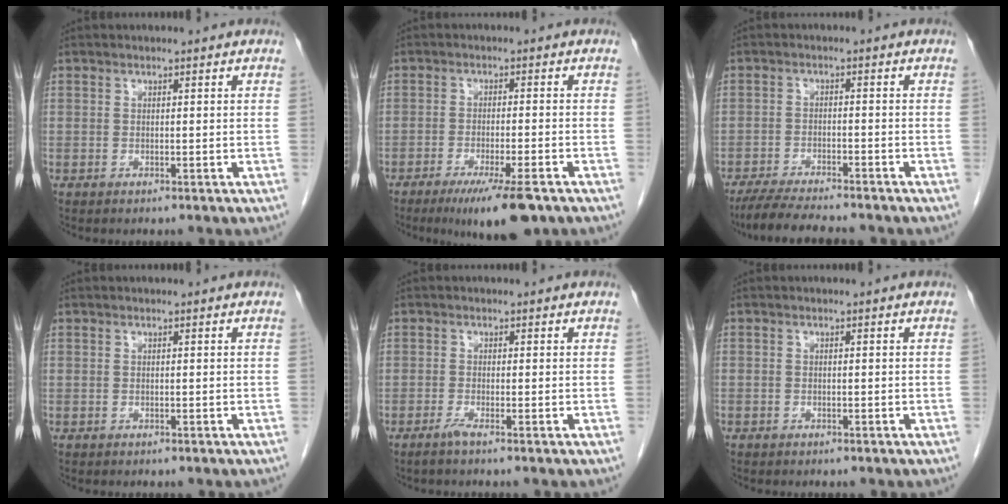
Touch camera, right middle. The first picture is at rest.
{"total": 9.3, "force": [-6.2, 0.8, 6.8], "torque": [-0.102, -0.020, -0.093]}
{"total": 9.3, "force": [-8.3, 0.7, 4.2], "torque": [-0.064, -0.022, -0.135]}
{"total": 0.0}
{"total": 1.3, "force": [-1.0, -0.4, 0.8], "torque": [-0.018, -0.002, -0.023]}
{"total": 0.6, "force": [-0.5, 0.4, 0.1], "torque": [-0.007, 0.003, -0.010]}